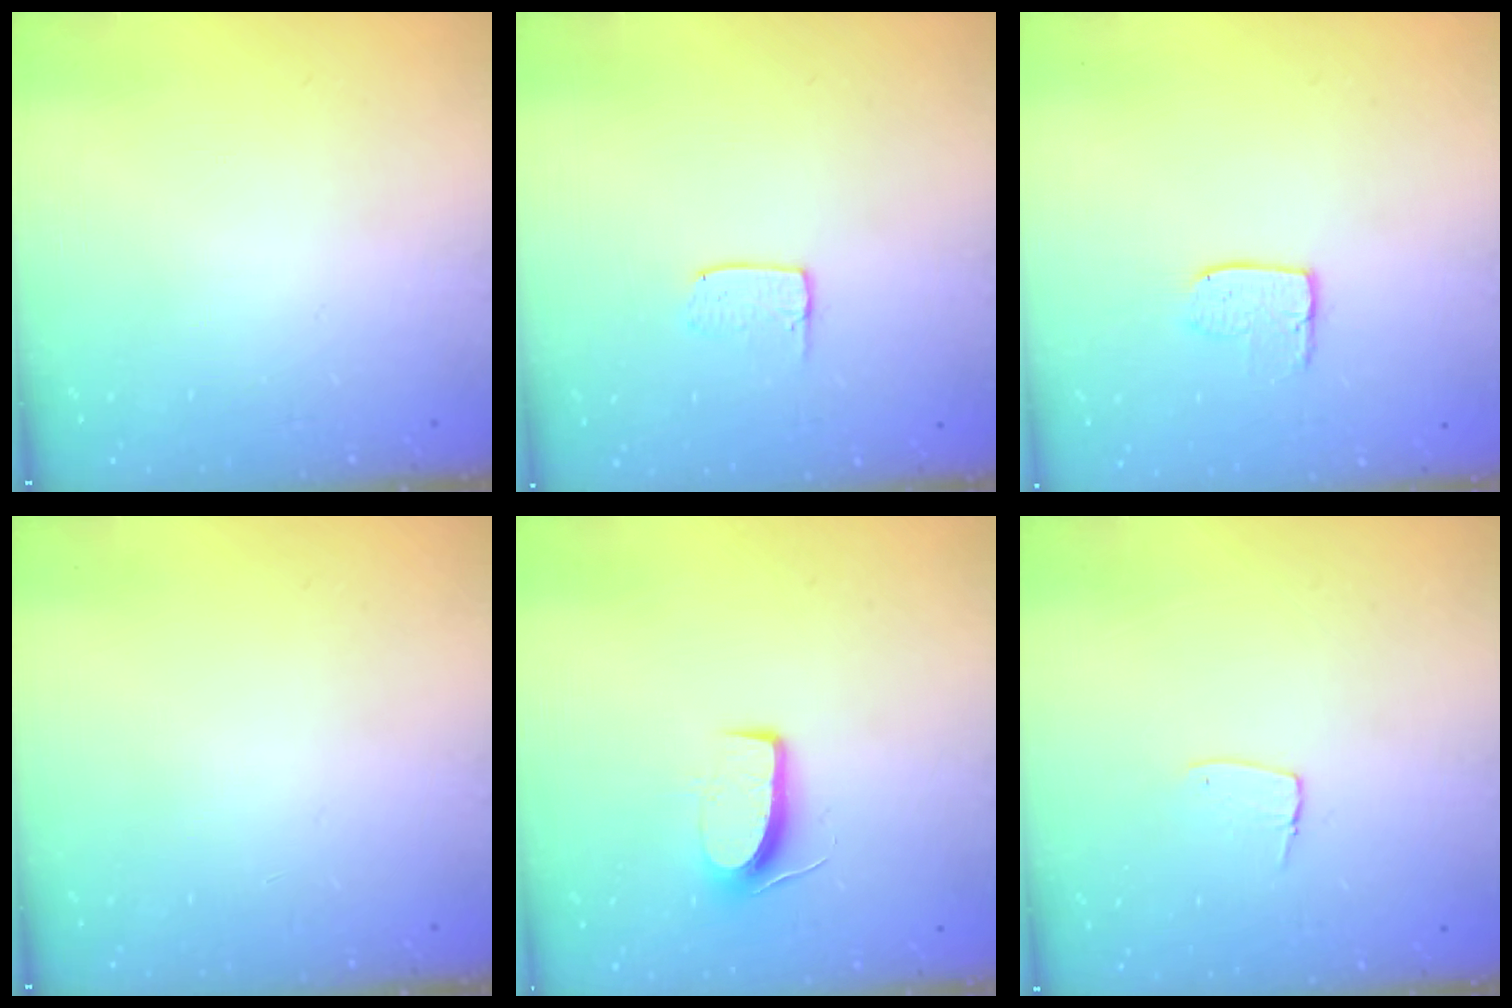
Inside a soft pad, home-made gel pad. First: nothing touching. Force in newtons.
{"total": 3.6, "press": 3.5, "slide": 0.2}
{"total": 6.0, "press": 6.0, "slide": 0.3}
{"total": 0.0}
{"total": 7.6, "press": 7.6, "slide": 0.5}
{"total": 5.6, "press": 5.5, "slide": 0.4}